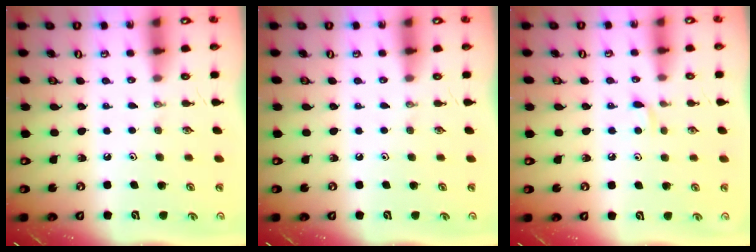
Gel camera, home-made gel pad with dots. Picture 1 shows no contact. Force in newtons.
{"total": 0.0}
{"total": 4.1, "press": 4.1, "slide": 0.6}